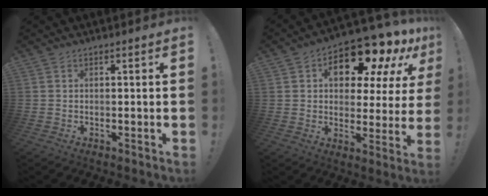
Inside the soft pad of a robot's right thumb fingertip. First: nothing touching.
{"total": 15.6, "force": [9.5, 7.3, 10.0], "torque": [-0.142, -0.065, 0.157]}